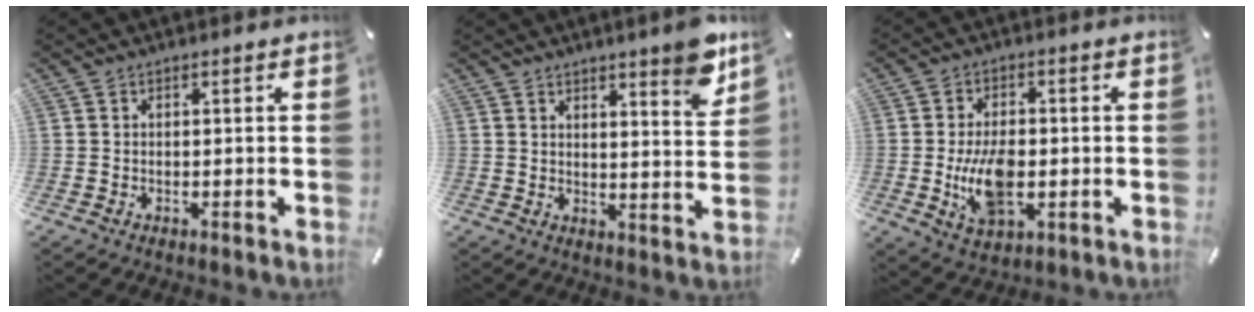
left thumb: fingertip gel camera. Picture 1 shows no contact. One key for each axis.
{"total": 7.5, "fx": 6.2, "fy": 1.7, "fz": 3.9, "tx": -0.039, "ty": -0.051, "tz": 0.103}
{"total": 10.6, "fx": -1.4, "fy": 6.3, "fz": 8.5, "tx": -0.163, "ty": -0.005, "tz": -0.024}